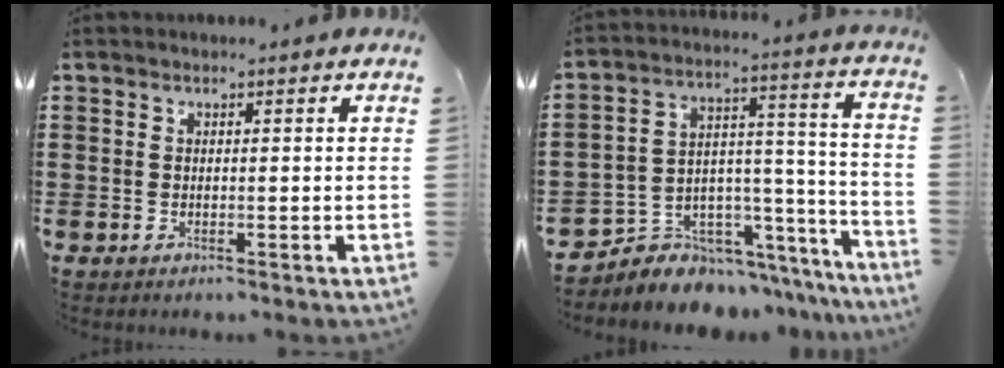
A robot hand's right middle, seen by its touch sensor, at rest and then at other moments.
{"total": 5.3, "force": [-4.2, 3.1, -0.7], "torque": [0.000, -0.004, -0.080]}